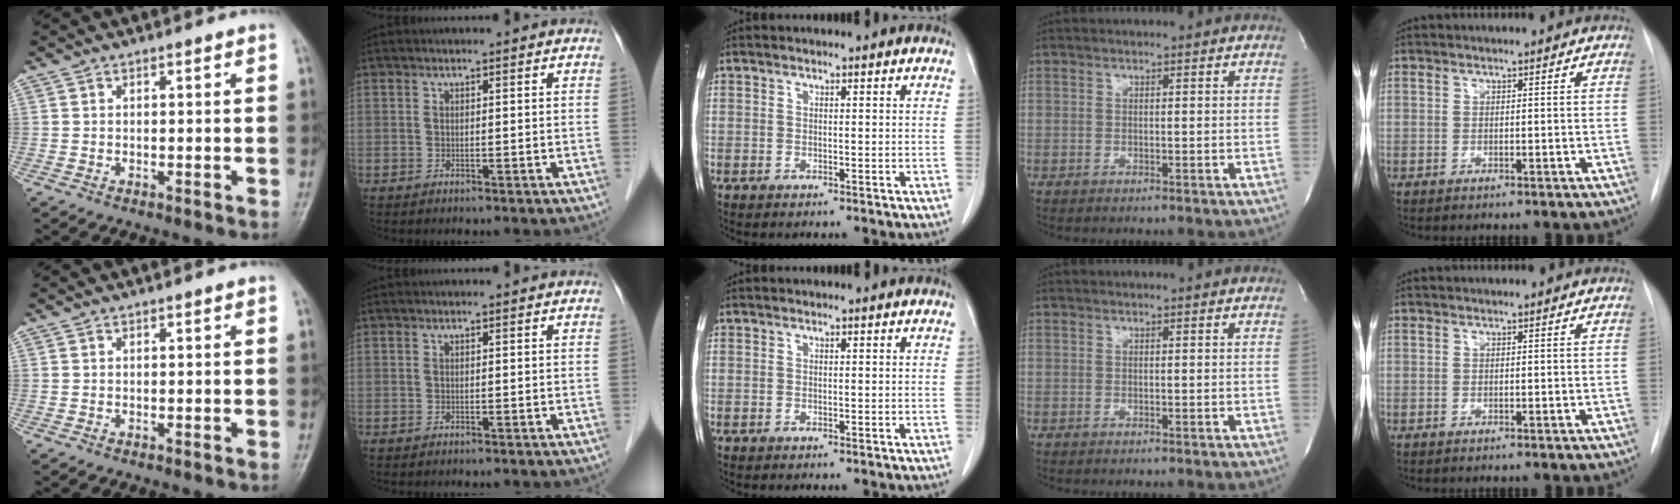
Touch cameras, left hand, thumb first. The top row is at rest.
{}